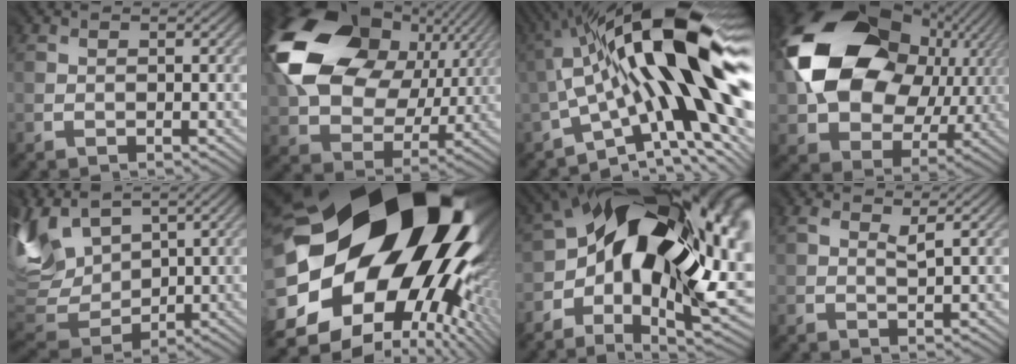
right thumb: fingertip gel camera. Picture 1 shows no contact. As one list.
[{"total": 19.0, "force": [5.4, 13.5, 12.3], "torque": [-0.295, 0.016, 0.105]}, {"total": 20.5, "force": [1.3, 7.2, 19.1], "torque": [-0.332, 0.026, 0.009]}, {"total": 19.6, "force": [3.7, 14.6, 12.5], "torque": [-0.270, -0.010, 0.086]}, {"total": 11.8, "force": [5.5, 7.7, 7.1], "torque": [-0.221, 0.029, 0.099]}, {"total": 23.4, "force": [1.2, 17.3, 15.7], "torque": [-0.282, -0.069, 0.008]}, {"total": 21.3, "force": [0.9, 11.9, 17.6], "torque": [-0.304, -0.025, 0.028]}, {"total": 2.1, "force": [1.3, 0.8, 1.4], "torque": [-0.036, -0.001, 0.026]}]